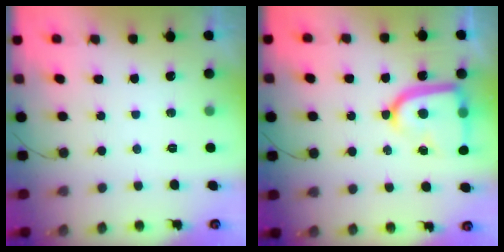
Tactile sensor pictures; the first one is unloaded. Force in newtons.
{"total": 16.8, "press": 16.7, "slide": 1.6}